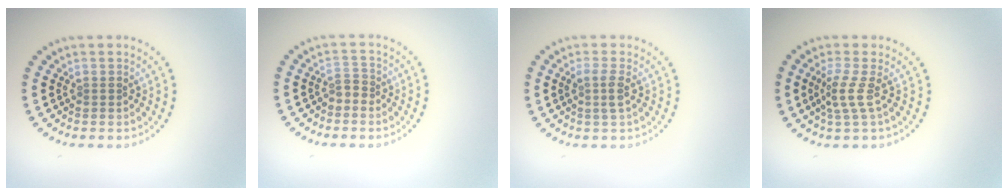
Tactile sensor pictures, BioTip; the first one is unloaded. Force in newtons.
{"total": 1.3, "press": 1.0, "slide": 0.8}
{"total": 1.6, "press": 1.4, "slide": 0.9}
{"total": 2.2, "press": 1.6, "slide": 1.6}